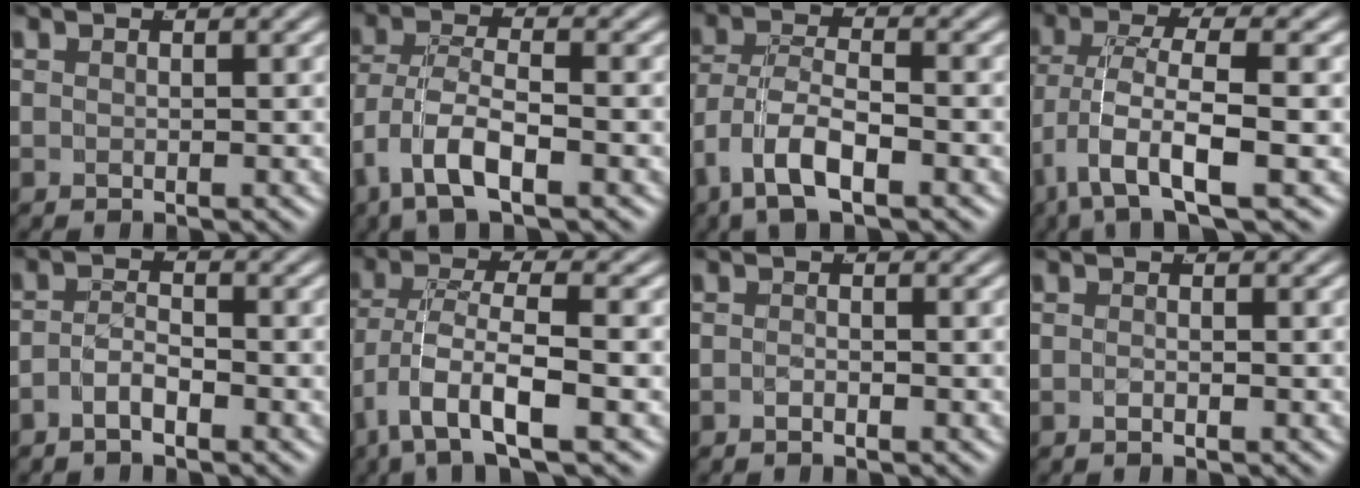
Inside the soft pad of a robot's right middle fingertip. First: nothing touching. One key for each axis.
{"total": 4.6, "fx": -1.2, "fy": 2.4, "fz": 3.7, "tx": -0.096, "ty": -0.028, "tz": -0.007}
{"total": 4.7, "fx": -1.6, "fy": 2.7, "fz": 3.5, "tx": -0.087, "ty": -0.024, "tz": -0.016}
{"total": 5.6, "fx": -2.5, "fy": 1.9, "fz": 4.6, "tx": -0.112, "ty": -0.032, "tz": -0.022}
{"total": 2.6, "fx": -2.0, "fy": 1.1, "fz": 1.3, "tx": -0.026, "ty": -0.011, "tz": -0.031}
{"total": 4.9, "fx": -2.0, "fy": 1.8, "fz": 4.1, "tx": -0.098, "ty": -0.027, "tz": -0.018}
{"total": 0.8, "fx": -0.8, "fy": 0.0, "fz": 0.1, "tx": -0.004, "ty": -0.006, "tz": -0.014}
{"total": 0.7, "fx": -0.6, "fy": -0.3, "fz": 0.1, "tx": -0.003, "ty": -0.005, "tz": -0.008}